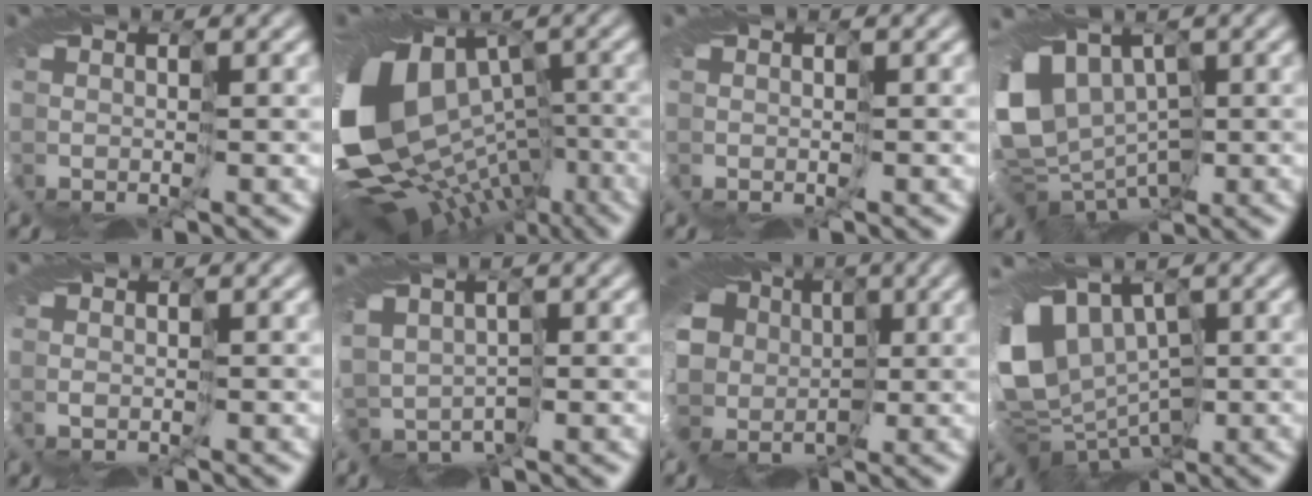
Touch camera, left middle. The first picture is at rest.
{"total": 17.0, "force": [-3.5, 12.7, 10.8], "torque": [-0.211, -0.022, -0.020]}
{"total": 0.7, "force": [-0.1, 0.7, 0.1], "torque": [0.001, -0.003, -0.001]}
{"total": 6.8, "force": [0.4, 5.8, 3.6], "torque": [-0.069, -0.006, 0.012]}
{"total": 1.2, "force": [-0.3, 1.1, 0.3], "torque": [-0.004, -0.005, 0.002]}
{"total": 2.2, "force": [0.3, 2.2, 0.2], "torque": [-0.022, 0.002, 0.007]}
{"total": 12.5, "force": [0.0, 10.2, 7.2], "torque": [-0.168, -0.003, 0.005]}
{"total": 9.5, "force": [0.2, 7.7, 5.6], "torque": [-0.114, -0.012, 0.016]}